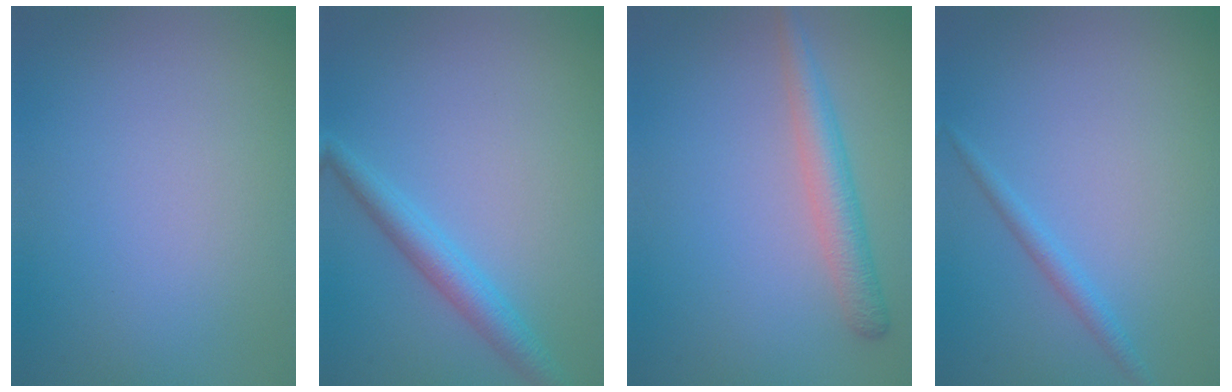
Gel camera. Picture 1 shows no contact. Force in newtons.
{"total": 2.9, "press": 2.9, "slide": 0.1}
{"total": 3.1, "press": 3.1, "slide": 0.2}
{"total": 1.4, "press": 1.4, "slide": 0.0}